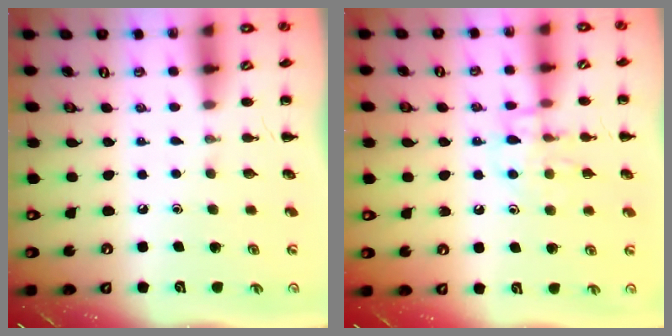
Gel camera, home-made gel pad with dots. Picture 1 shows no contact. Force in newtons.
{"total": 10.8, "press": 10.7, "slide": 0.6}